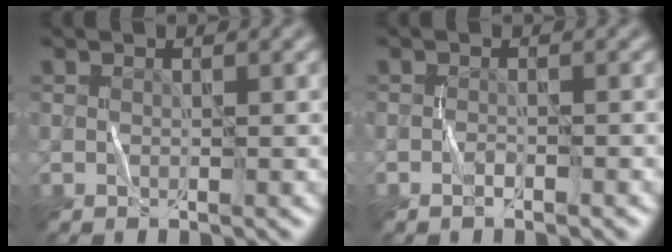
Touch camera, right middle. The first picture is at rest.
{"total": 0.8, "force": [-0.7, 0.1, 0.4], "torque": [-0.009, 0.004, -0.011]}